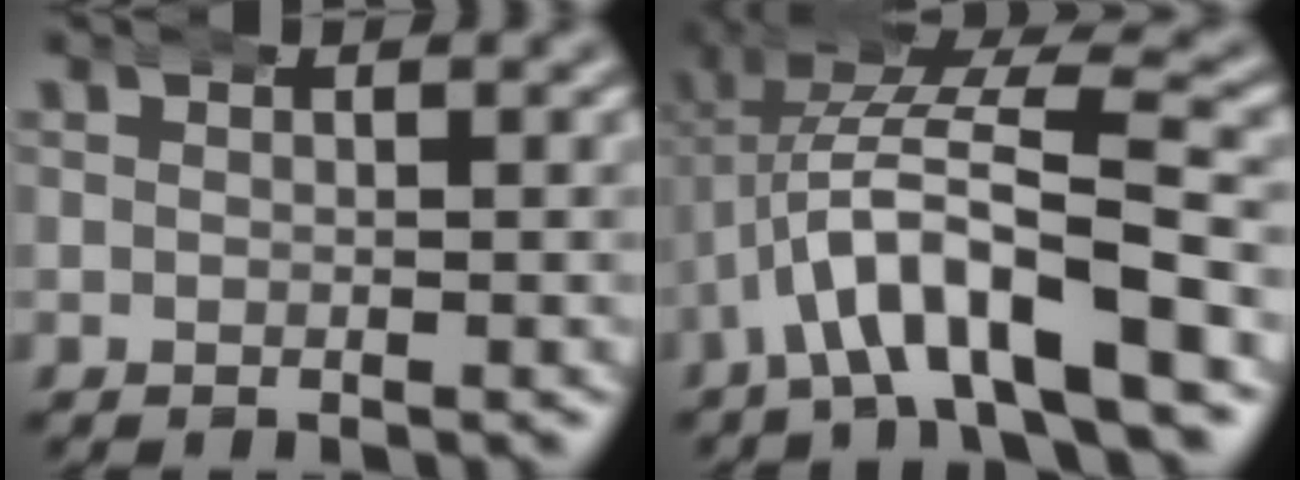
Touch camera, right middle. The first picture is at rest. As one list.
[{"total": 8.3, "force": [-1.8, 4.1, 7.0], "torque": [-0.131, -0.005, -0.025]}]